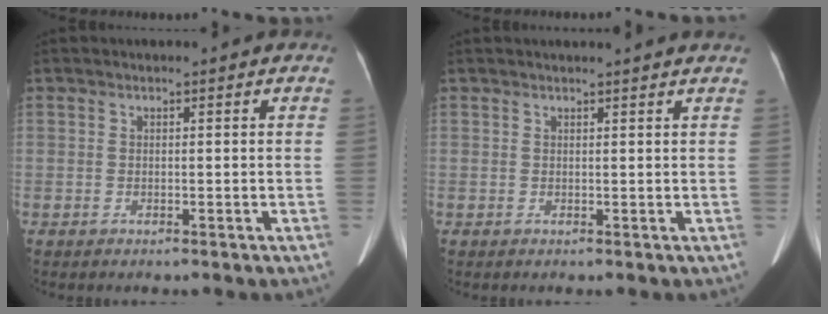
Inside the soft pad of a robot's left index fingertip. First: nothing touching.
{"total": 3.4, "force": [3.1, -0.5, 1.2], "torque": [-0.019, 0.008, 0.030]}